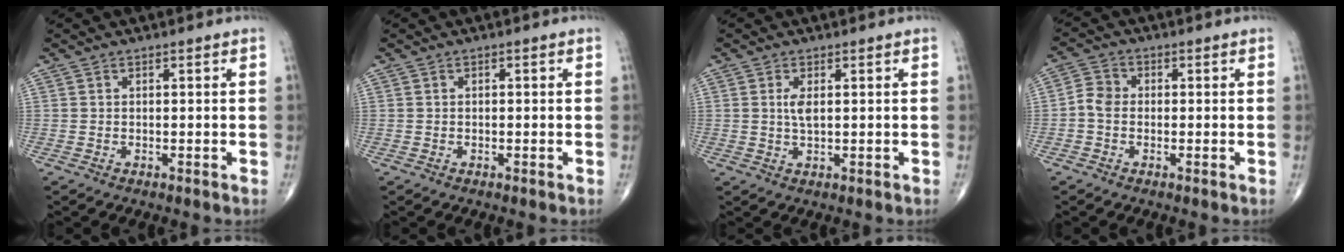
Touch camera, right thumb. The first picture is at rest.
{"total": 0.0}
{"total": 2.6, "force": [0.5, 0.9, 2.3], "torque": [-0.049, -0.005, 0.012]}
{"total": 3.6, "force": [-0.7, 2.8, 2.0], "torque": [-0.032, 0.011, -0.023]}